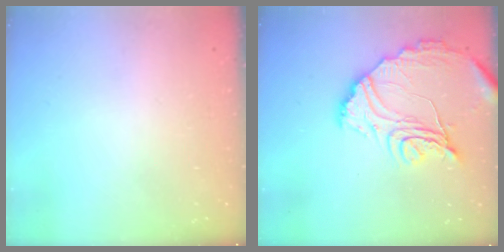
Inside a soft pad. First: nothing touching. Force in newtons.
{"total": 16.8, "press": 16.7, "slide": 1.5}